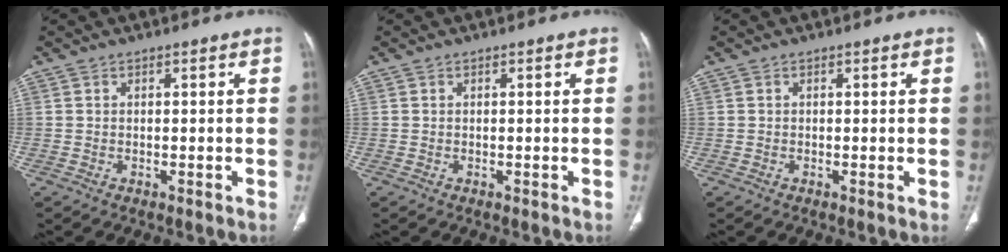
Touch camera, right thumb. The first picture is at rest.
{"total": 0.0}
{"total": 0.0}